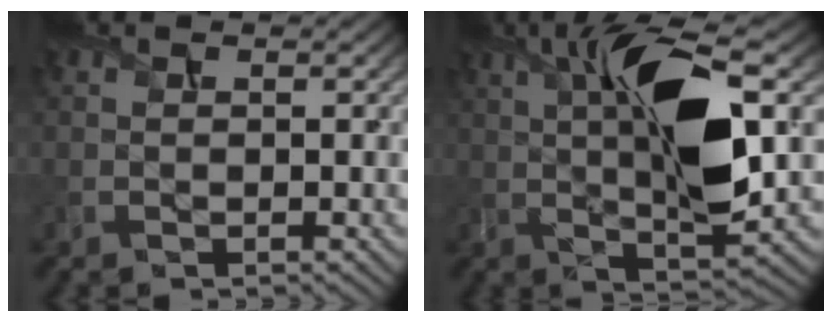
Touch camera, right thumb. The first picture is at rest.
{"total": 13.1, "force": [2.8, 3.8, 12.2], "torque": [-0.213, 0.007, 0.045]}